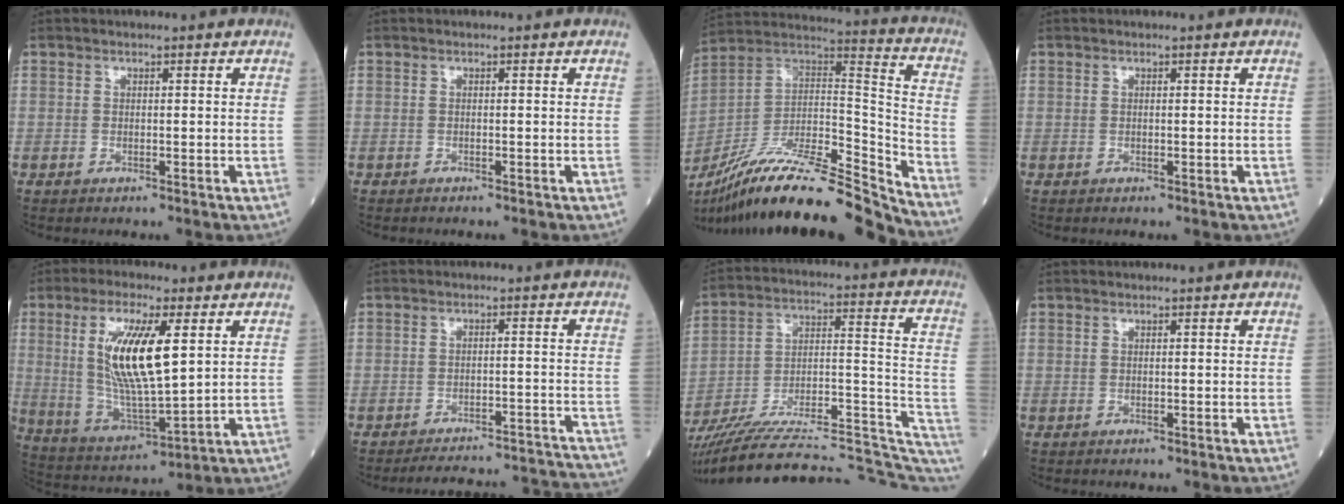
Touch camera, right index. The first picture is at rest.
{"total": 0.0}
{"total": 23.7, "force": [-20.4, 1.3, 12.1], "torque": [-0.209, 0.013, -0.348]}
{"total": 0.0}
{"total": 14.3, "force": [3.8, 3.0, 13.5], "torque": [-0.277, -0.003, 0.076]}
{"total": 16.2, "force": [-16.0, 0.7, 2.3], "torque": [-0.019, 0.017, -0.191]}
{"total": 31.3, "force": [-27.3, 5.9, 14.0], "torque": [-0.190, 0.013, -0.387]}
{"total": 0.0}